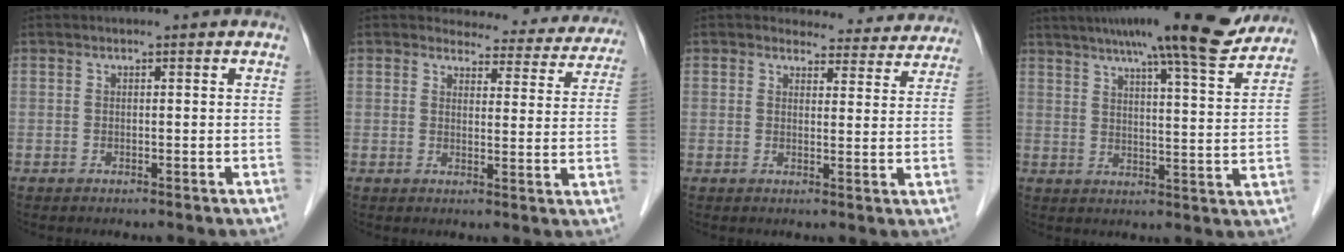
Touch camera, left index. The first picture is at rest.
{"total": 13.5, "force": [12.6, 4.3, 1.9], "torque": [0.012, -0.024, 0.120]}
{"total": 11.3, "force": [10.5, 3.7, 1.3], "torque": [0.014, -0.008, 0.103]}
{"total": 18.6, "force": [15.4, 1.4, 10.4], "torque": [-0.153, 0.009, 0.203]}